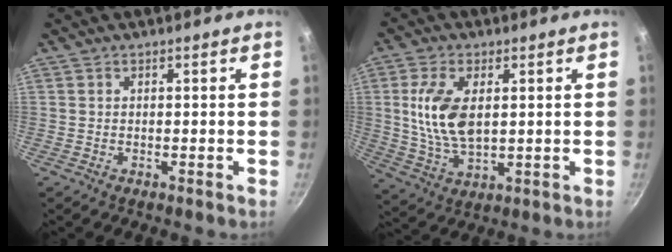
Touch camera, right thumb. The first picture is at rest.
{"total": 11.5, "force": [1.9, 6.1, 9.5], "torque": [-0.183, -0.012, 0.041]}